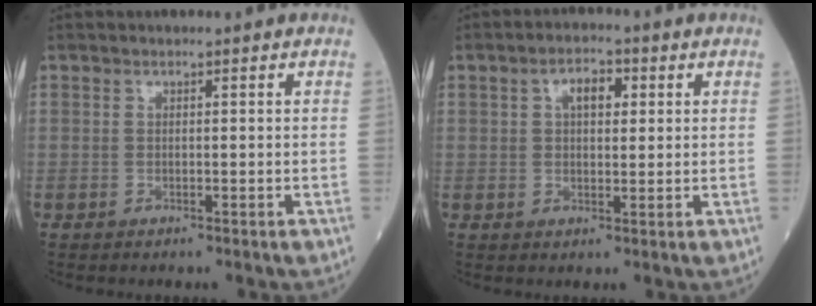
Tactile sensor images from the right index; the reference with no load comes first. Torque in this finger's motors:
{"motor_torque": [0.04, 0.04, 0.06, 0.02]}